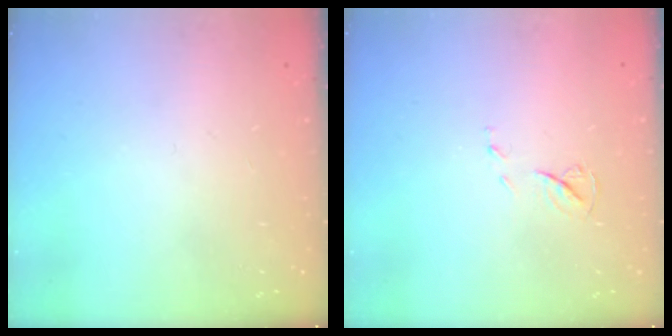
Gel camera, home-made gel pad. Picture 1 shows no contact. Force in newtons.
{"total": 5.7, "press": 5.6, "slide": 0.5}